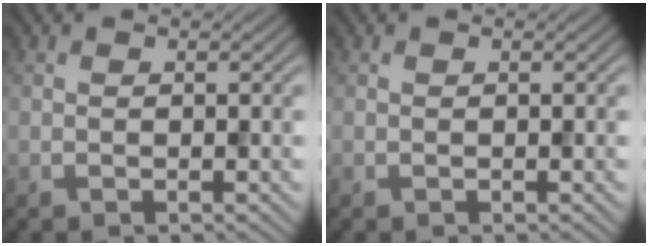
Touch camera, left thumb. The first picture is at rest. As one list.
[{"total": 0.0}]